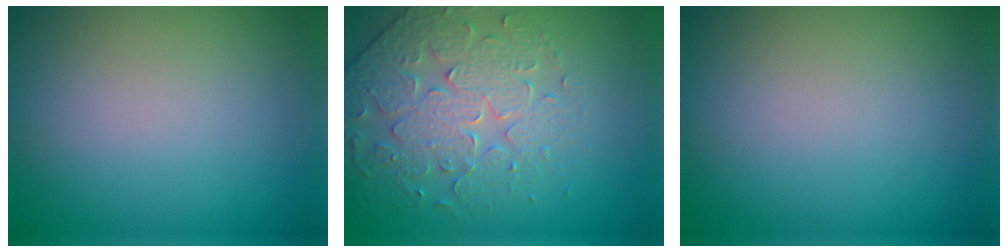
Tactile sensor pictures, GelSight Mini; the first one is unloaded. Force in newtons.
{"total": 4.5, "press": 4.5, "slide": 0.4}
{"total": 0.0}